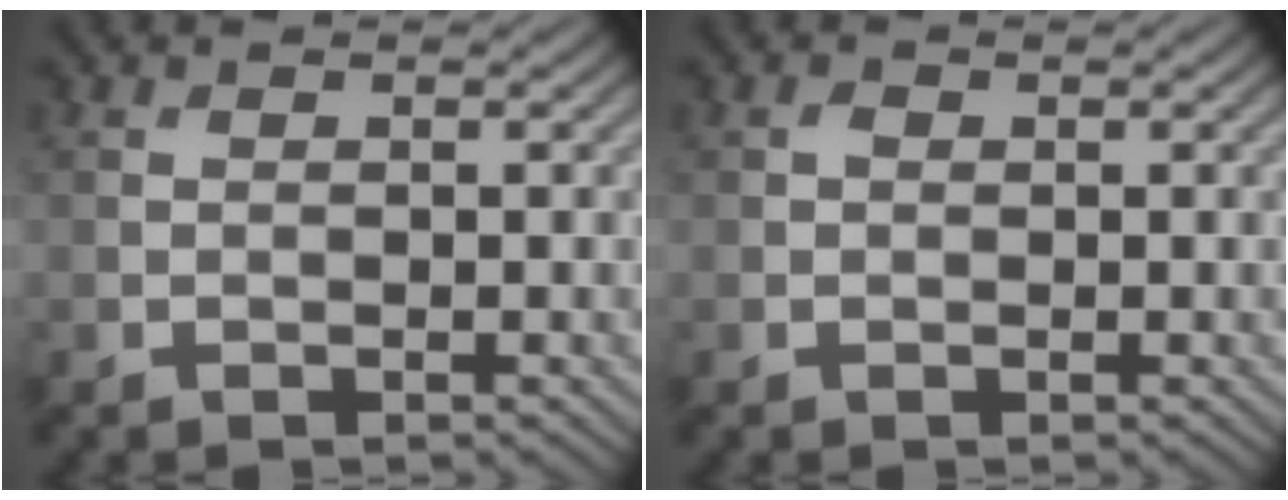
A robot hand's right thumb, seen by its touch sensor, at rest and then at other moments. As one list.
[{"total": 0.6, "force": [0.1, 0.4, 0.3], "torque": [-0.003, -0.001, 0.000]}]